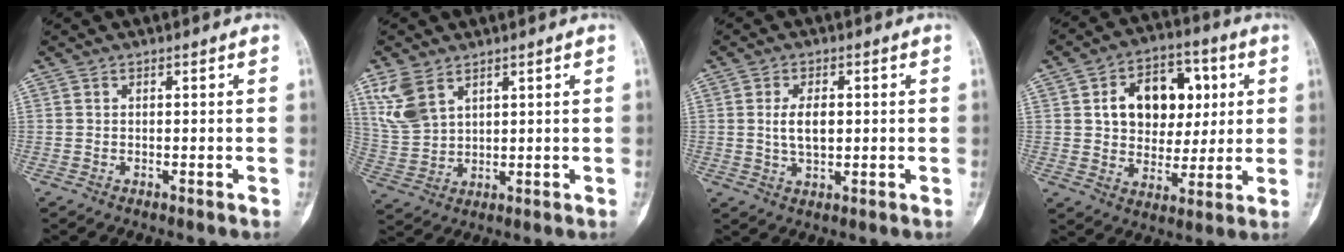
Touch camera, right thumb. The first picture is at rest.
{"total": 7.3, "force": [4.1, 4.2, 4.2], "torque": [-0.087, -0.008, 0.098]}
{"total": 5.1, "force": [0.4, 2.7, 4.3], "torque": [-0.072, -0.003, 0.010]}
{"total": 15.4, "force": [3.7, 11.0, 10.1], "torque": [-0.100, 0.007, 0.057]}